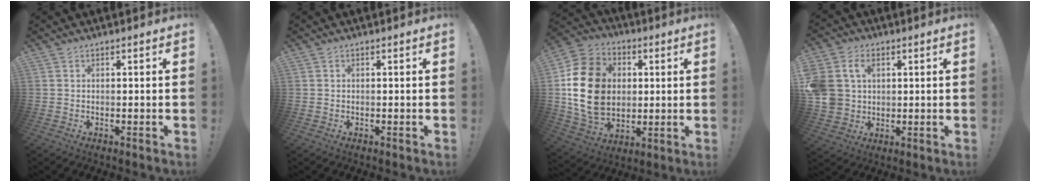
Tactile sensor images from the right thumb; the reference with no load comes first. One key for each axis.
{"total": 0.0}
{"total": 21.6, "fx": 1.9, "fy": 16.7, "fz": 13.6, "tx": -0.234, "ty": 0.009, "tz": 0.051}
{"total": 10.5, "fx": 3.0, "fy": 8.6, "fz": 5.1, "tx": -0.114, "ty": -0.006, "tz": 0.060}